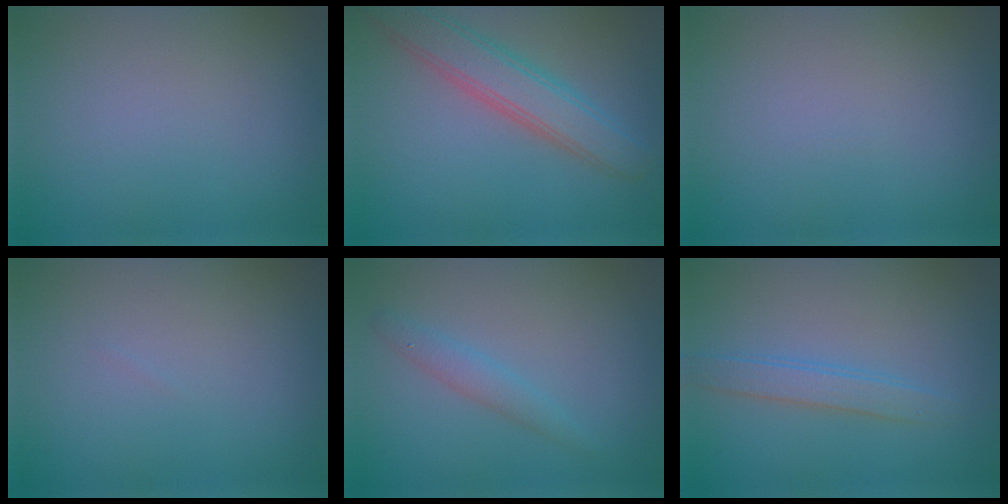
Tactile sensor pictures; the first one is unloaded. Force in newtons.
{"total": 5.0, "press": 5.0, "slide": 0.5}
{"total": 0.0}
{"total": 0.0}
{"total": 1.6, "press": 1.6, "slide": 0.1}
{"total": 2.1, "press": 2.1, "slide": 0.1}